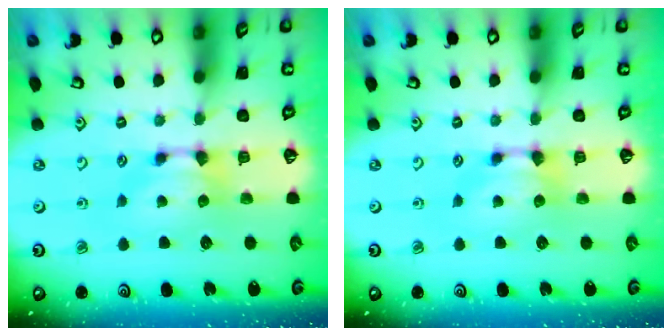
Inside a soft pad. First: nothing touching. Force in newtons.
{"total": 0.0}